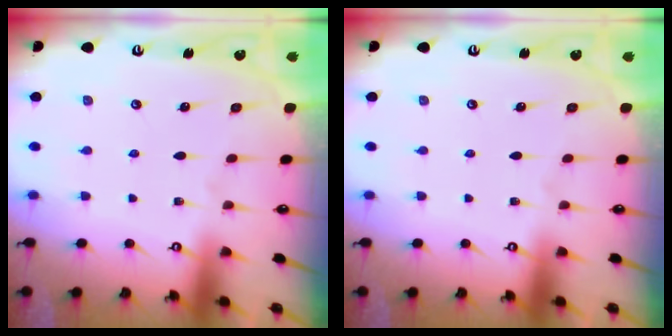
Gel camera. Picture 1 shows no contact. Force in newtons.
{"total": 0.0}